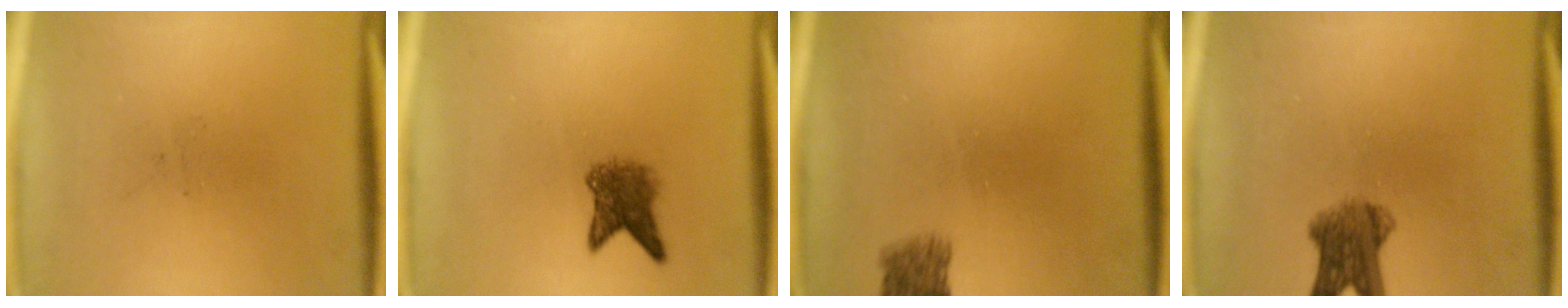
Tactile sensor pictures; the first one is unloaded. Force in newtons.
{"total": 4.2}
{"total": 2.9}
{"total": 5.7}